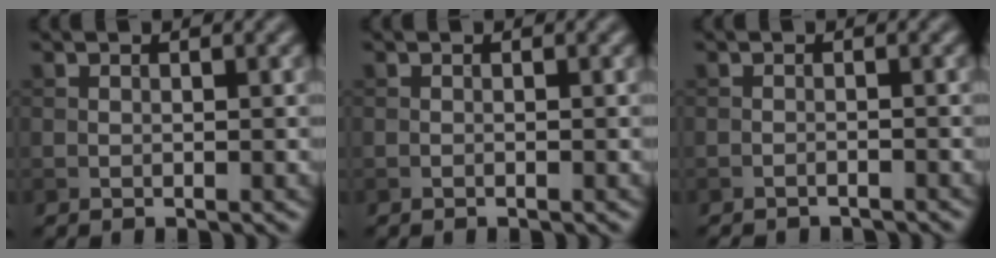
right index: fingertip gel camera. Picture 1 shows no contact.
{"total": 0.0}
{"total": 2.2, "force": [-2.2, 0.2, 0.3], "torque": [-0.011, -0.005, -0.034]}